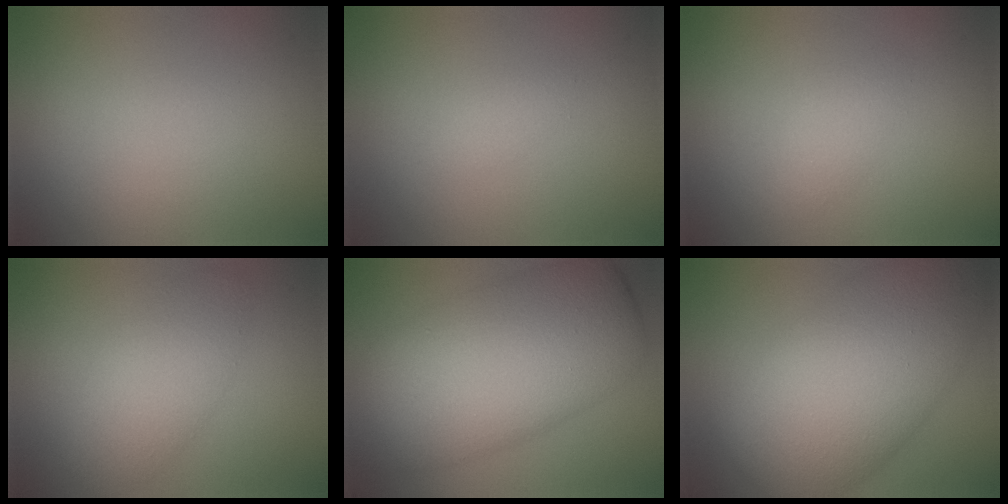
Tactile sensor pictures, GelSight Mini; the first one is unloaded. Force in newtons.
{"total": 0.8, "press": 0.8, "slide": 0.1}
{"total": 1.2, "press": 1.2, "slide": 0.1}
{"total": 3.8, "press": 3.8, "slide": 0.2}
{"total": 11.6, "press": 11.6, "slide": 0.3}
{"total": 12.1, "press": 12.1, "slide": 0.2}